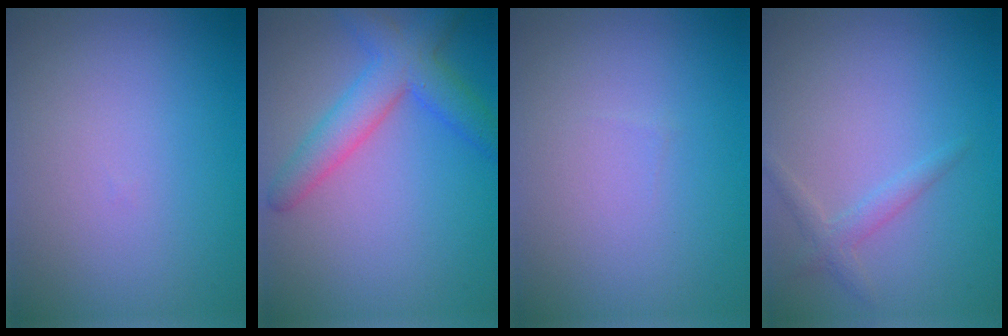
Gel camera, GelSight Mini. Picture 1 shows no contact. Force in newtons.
{"total": 5.0, "press": 5.0, "slide": 0.3}
{"total": 0.0}
{"total": 1.6, "press": 1.6, "slide": 0.1}